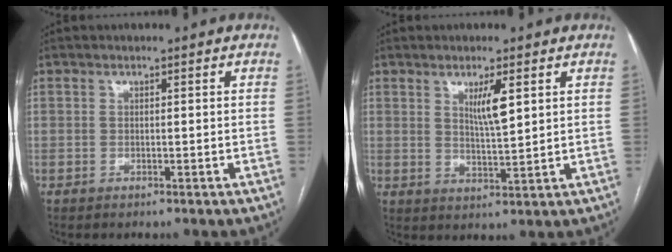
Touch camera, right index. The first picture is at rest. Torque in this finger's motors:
{"motor_torque": [0.14, 0.08, 0.13, 0.06]}